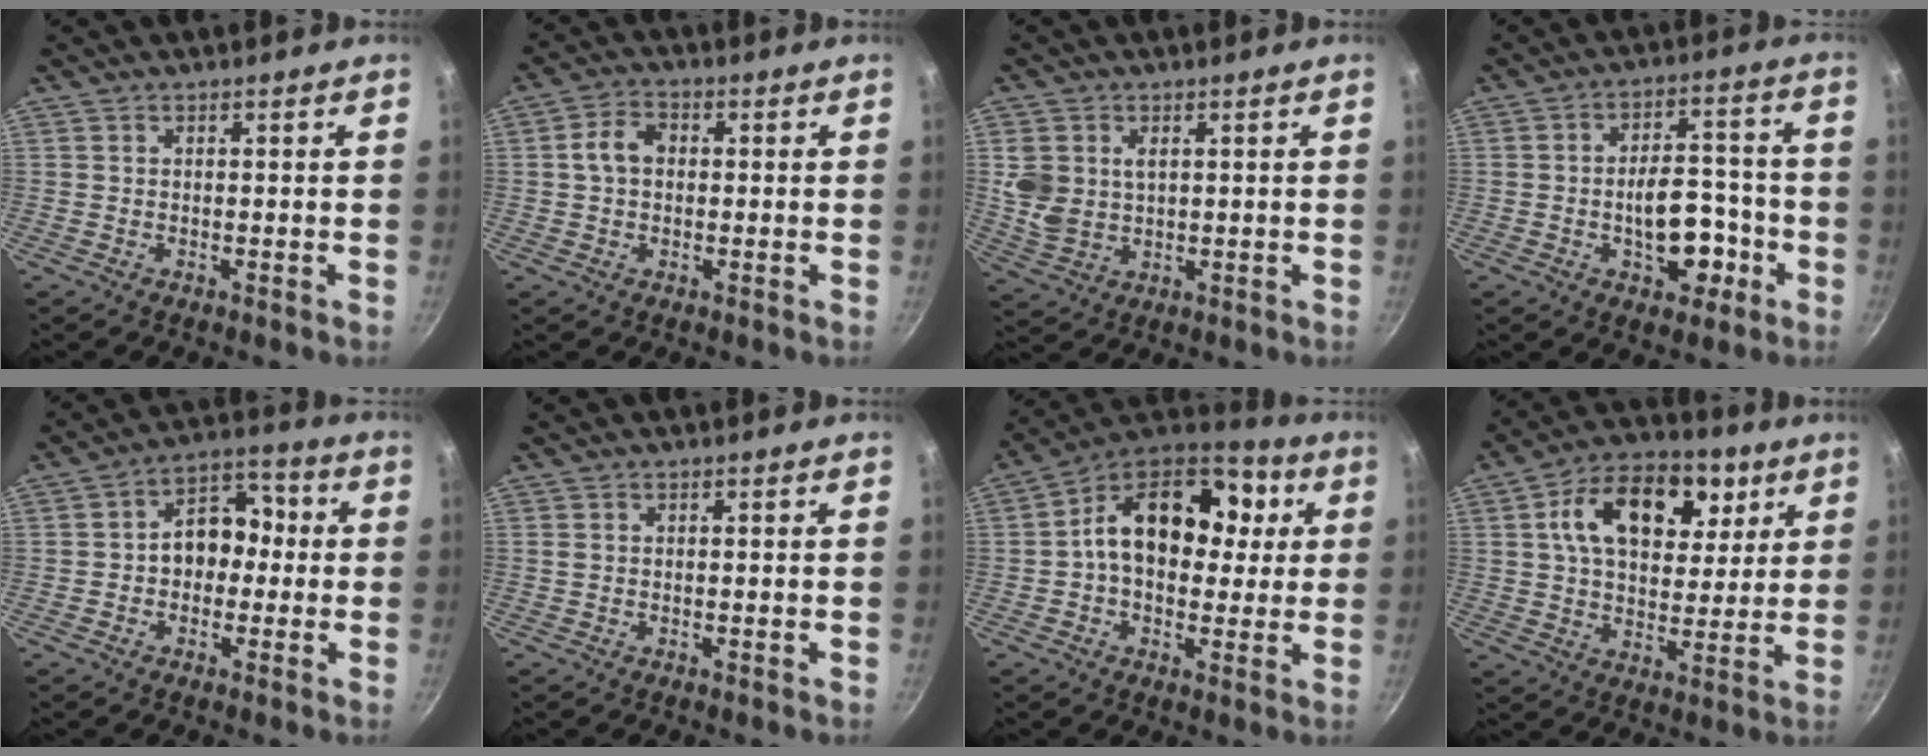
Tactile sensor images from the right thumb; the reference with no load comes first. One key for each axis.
{"total": 5.4, "fx": 0.4, "fy": 3.9, "fz": 3.7, "tx": -0.065, "ty": 0.016, "tz": 0.001}
{"total": 7.3, "fx": 1.5, "fy": 5.2, "fz": 4.9, "tx": -0.093, "ty": -0.003, "tz": 0.040}
{"total": 11.1, "fx": -3.2, "fy": 6.5, "fz": 8.4, "tx": -0.098, "ty": 0.040, "tz": -0.046}
{"total": 9.6, "fx": -0.2, "fy": 7.0, "fz": 6.6, "tx": -0.064, "ty": 0.036, "tz": -0.016}
{"total": 0.6, "fx": 0.0, "fy": 0.3, "fz": 0.5, "tx": -0.012, "ty": 0.000, "tz": 0.005}
{"total": 19.0, "fx": 2.5, "fy": 12.7, "fz": 13.9, "tx": -0.173, "ty": 0.033, "tz": 0.029}
{"total": 18.5, "fx": 6.4, "fy": 11.6, "fz": 12.9, "tx": -0.175, "ty": 0.002, "tz": 0.100}